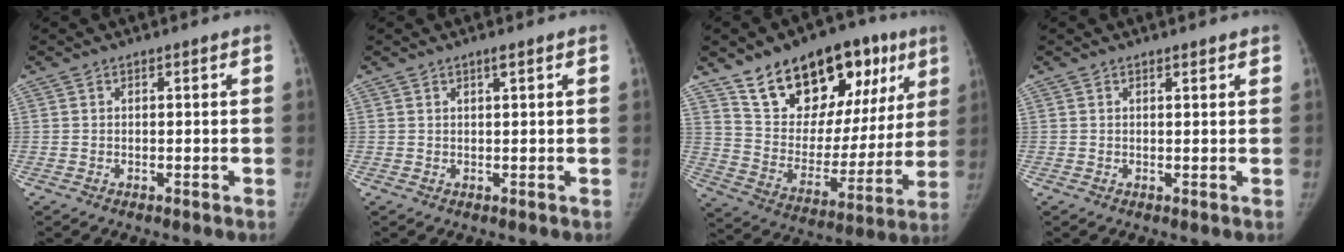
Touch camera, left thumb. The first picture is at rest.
{"total": 1.1, "force": [0.7, 0.1, 0.9], "torque": [-0.013, -0.002, 0.013]}
{"total": 25.4, "force": [14.8, 14.1, 15.1], "torque": [-0.177, -0.031, 0.242]}
{"total": 1.0, "force": [0.8, 0.3, 0.5], "torque": [-0.007, -0.005, 0.012]}